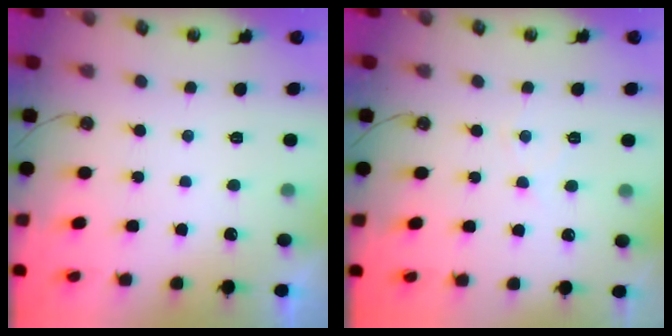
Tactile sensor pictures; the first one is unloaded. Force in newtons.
{"total": 4.6, "press": 4.6, "slide": 0.6}